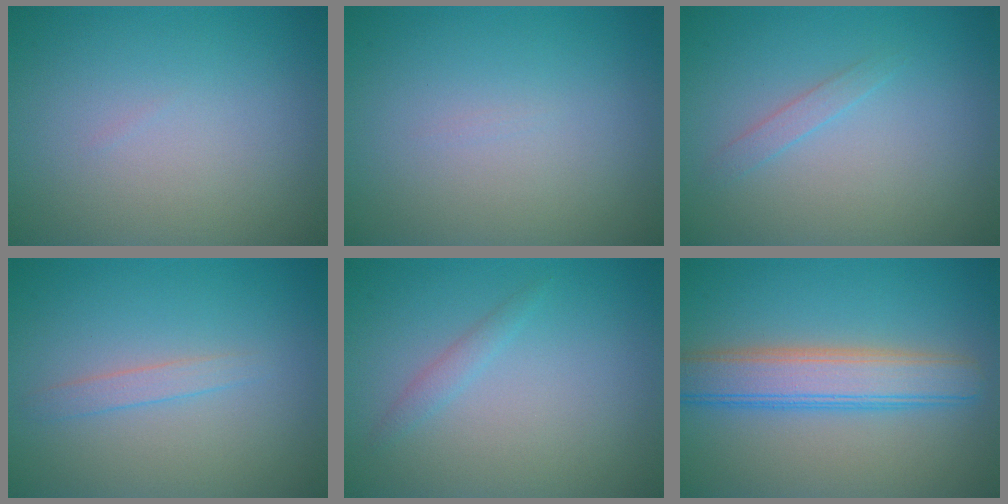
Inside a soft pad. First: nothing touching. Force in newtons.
{"total": 0.0}
{"total": 1.0, "press": 1.0, "slide": 0.0}
{"total": 1.2, "press": 1.2, "slide": 0.0}
{"total": 1.0, "press": 1.0, "slide": 0.1}
{"total": 5.5, "press": 5.5, "slide": 0.3}